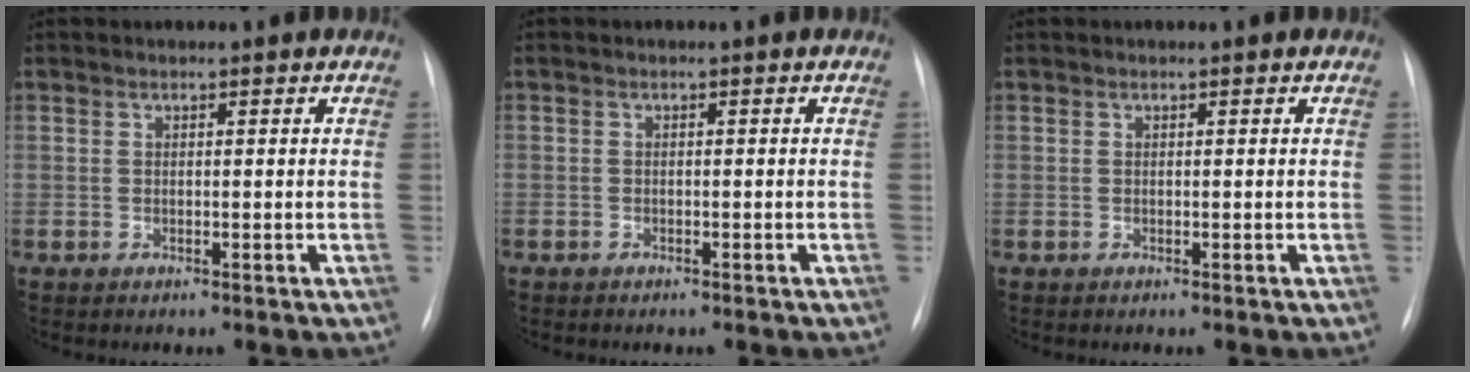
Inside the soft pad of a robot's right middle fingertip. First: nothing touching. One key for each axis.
{"total": 1.1, "fx": -0.9, "fy": 0.5, "fz": 0.4, "tx": -0.010, "ty": 0.001, "tz": -0.012}
{"total": 0.0}